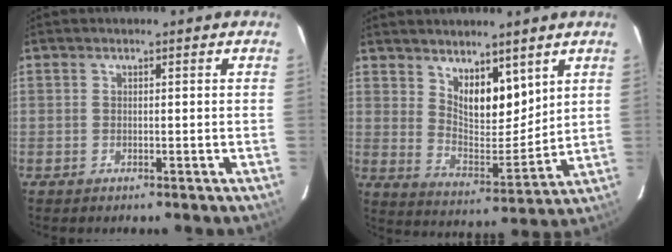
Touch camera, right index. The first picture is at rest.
{"total": 8.3, "force": [6.1, 3.9, 4.2], "torque": [-0.055, -0.006, 0.112]}